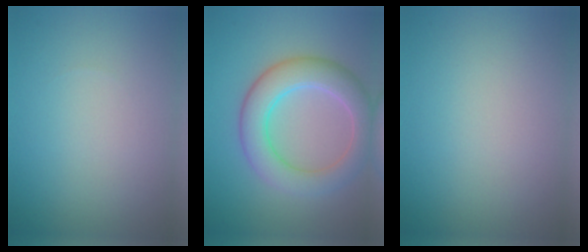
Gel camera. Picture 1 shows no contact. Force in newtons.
{"total": 5.9, "press": 5.8, "slide": 0.5}
{"total": 0.0}